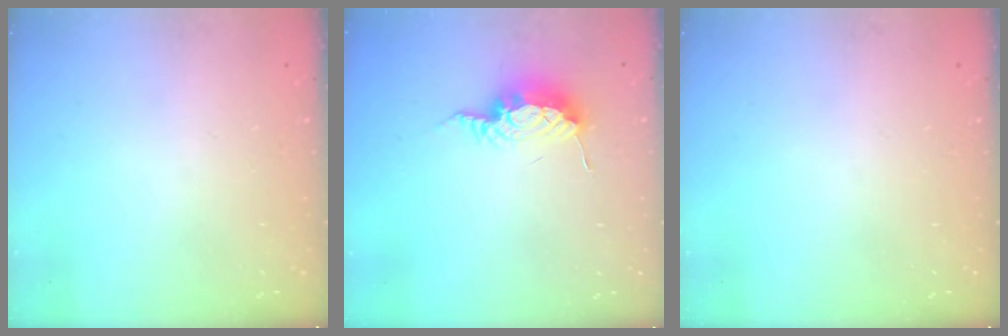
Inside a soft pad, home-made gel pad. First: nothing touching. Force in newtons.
{"total": 8.4, "press": 8.4, "slide": 0.4}
{"total": 0.0}